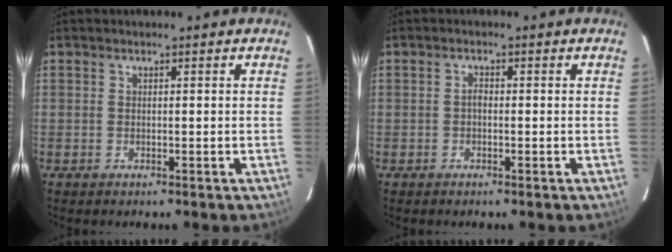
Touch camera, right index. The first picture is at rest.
{"total": 0.9, "force": [-0.3, 0.6, 0.7], "torque": [-0.012, 0.006, -0.007]}